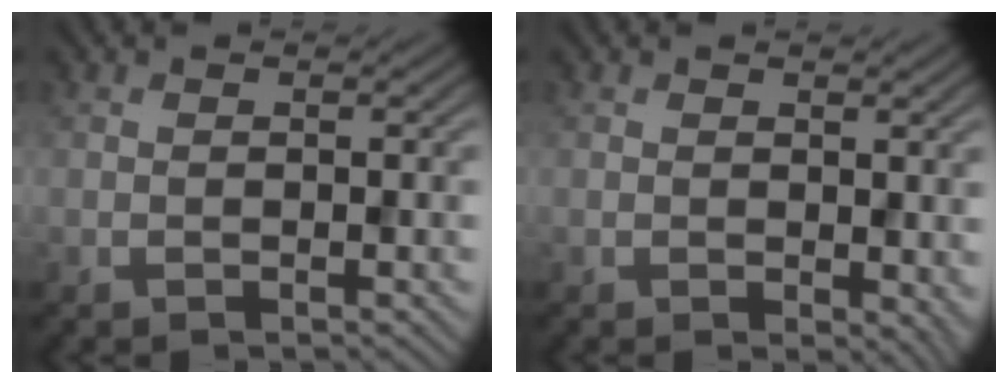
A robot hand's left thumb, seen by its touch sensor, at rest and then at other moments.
{"total": 2.3, "force": [0.3, 1.5, 1.7], "torque": [-0.022, -0.006, 0.008]}